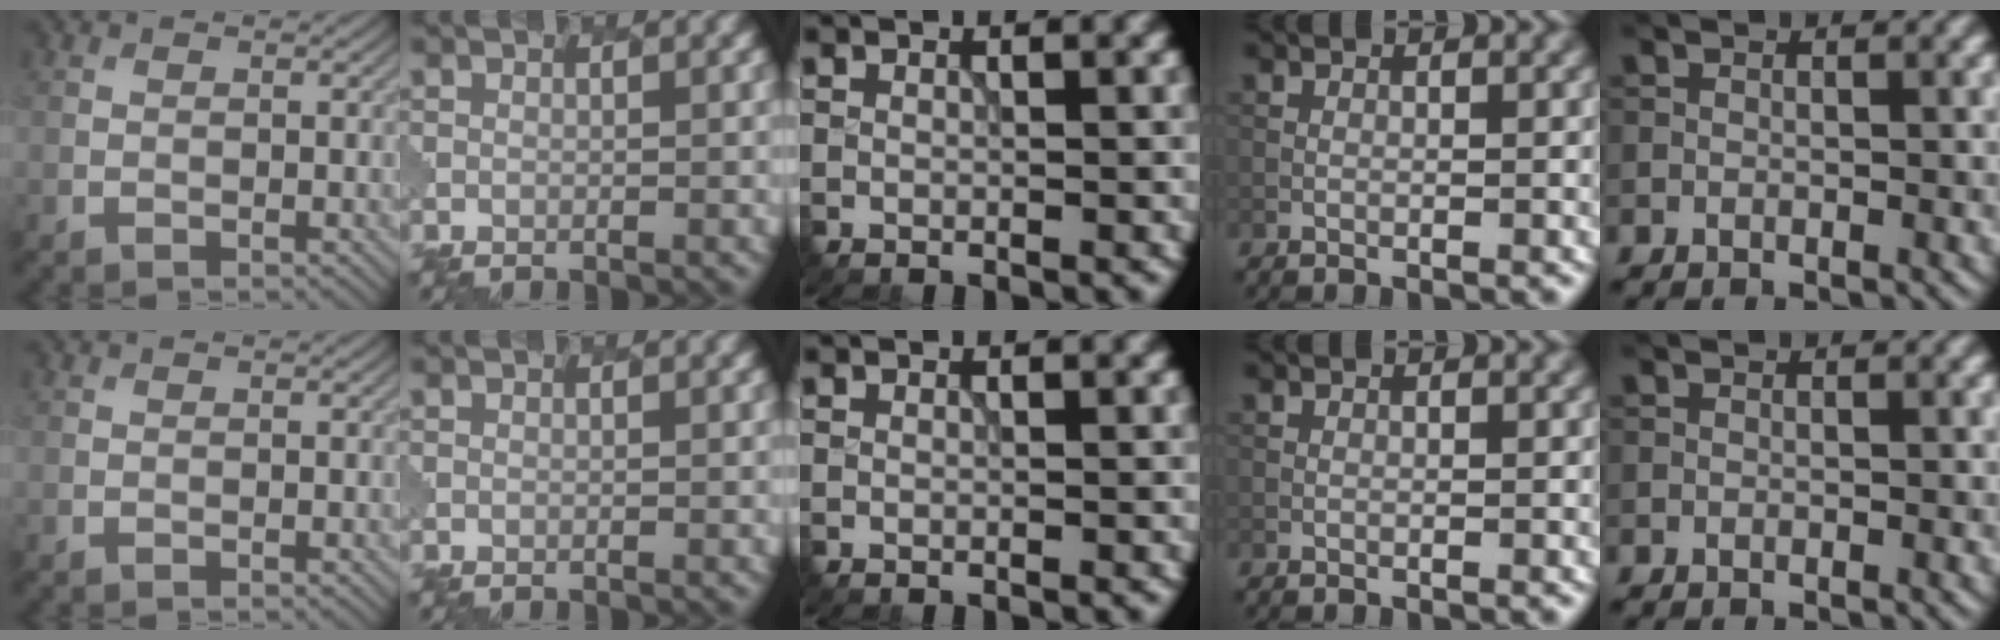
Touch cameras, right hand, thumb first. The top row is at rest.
{}